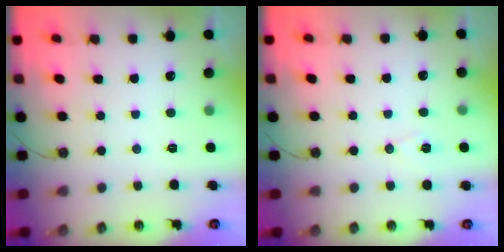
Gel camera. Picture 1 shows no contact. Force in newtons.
{"total": 6.3, "press": 5.0, "slide": 3.8}